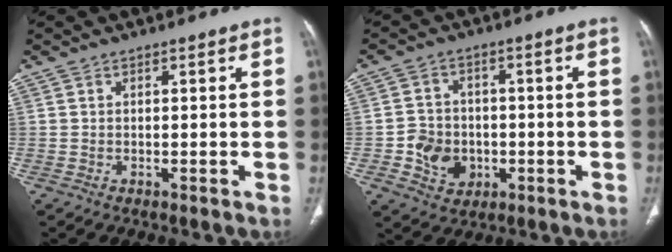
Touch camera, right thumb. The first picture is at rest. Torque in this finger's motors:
{"motor_torque": [-0.31, 0.42, -0.13, 0.43, -0.04]}